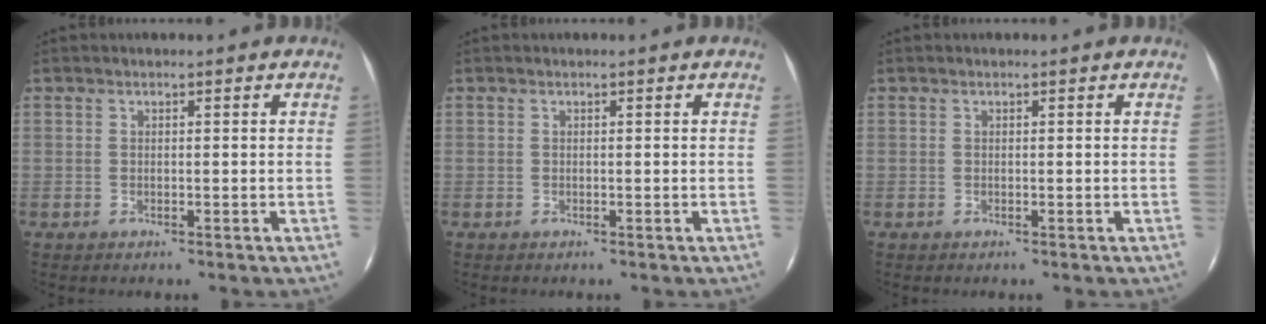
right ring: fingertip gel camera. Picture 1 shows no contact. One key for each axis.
{"total": 0.0}
{"total": 0.0}